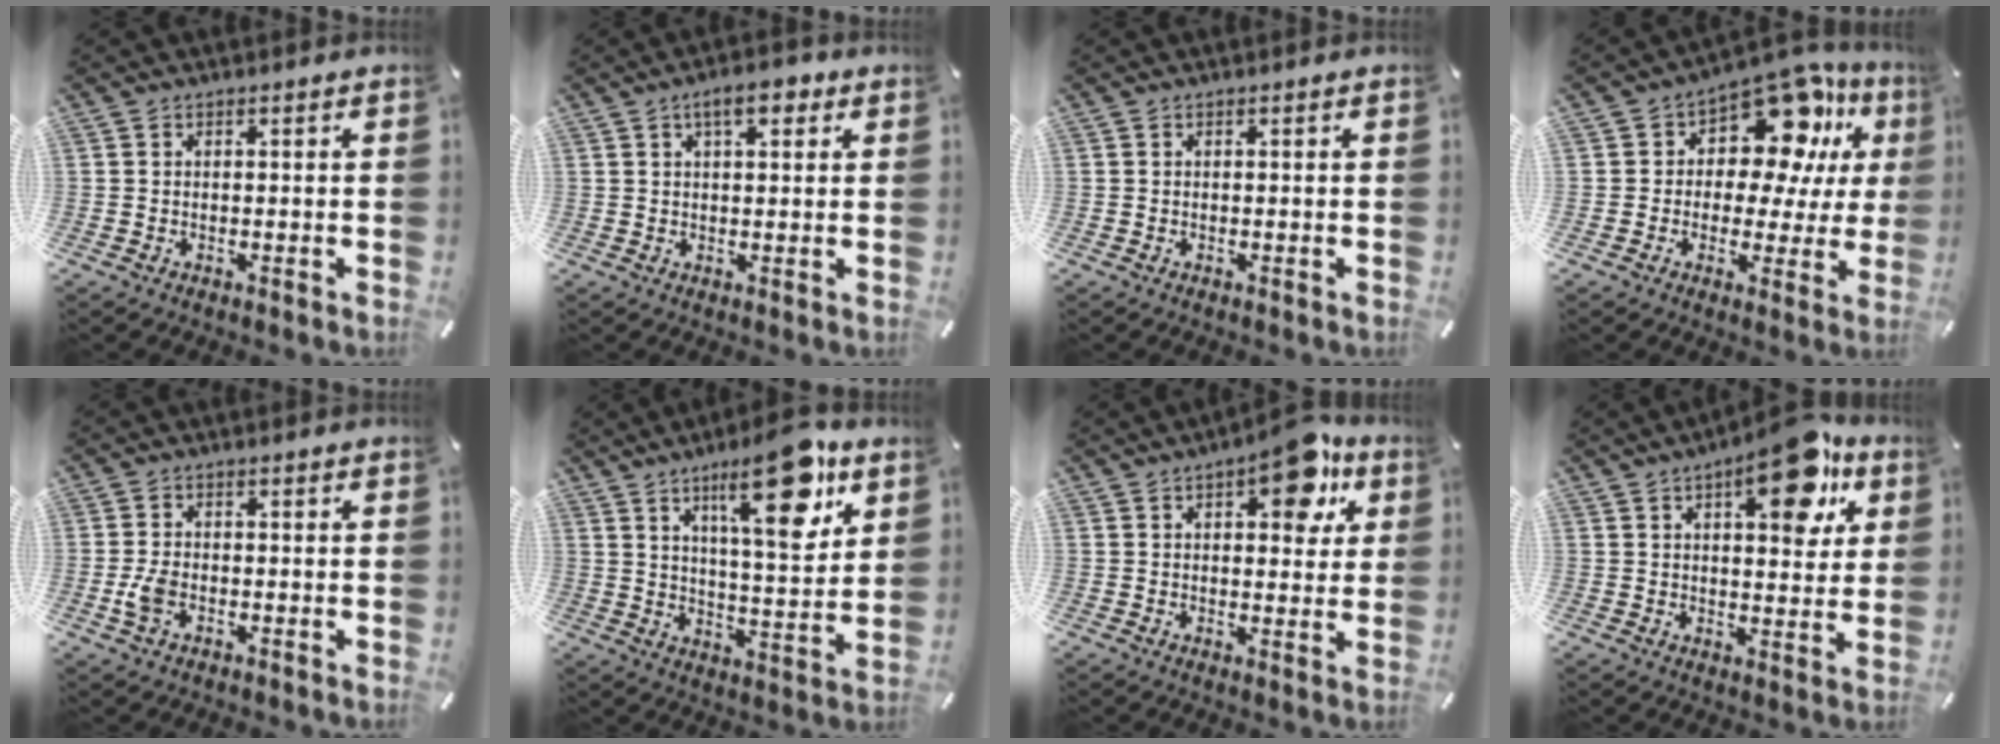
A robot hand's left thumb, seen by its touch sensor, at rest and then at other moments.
{"total": 6.0, "force": [2.8, 2.5, 4.7], "torque": [-0.074, -0.001, 0.042]}
{"total": 0.0}
{"total": 14.4, "force": [8.8, 7.4, 8.8], "torque": [-0.131, -0.072, 0.153]}
{"total": 4.1, "force": [-1.2, 2.4, 3.0], "torque": [-0.070, 0.000, -0.024]}
{"total": 18.5, "force": [10.4, 6.4, 14.0], "torque": [-0.196, -0.051, 0.158]}
{"total": 11.8, "force": [6.1, 5.7, 8.4], "torque": [-0.091, -0.032, 0.097]}
{"total": 15.6, "force": [8.5, 7.0, 11.0], "torque": [-0.138, -0.043, 0.136]}